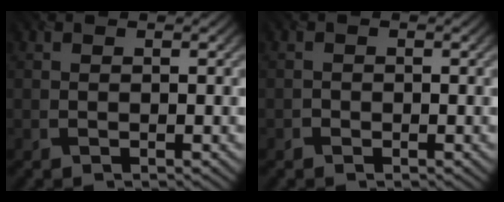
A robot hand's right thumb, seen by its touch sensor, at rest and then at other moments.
{"total": 0.6, "force": [-0.4, 0.4, 0.0], "torque": [0.001, -0.002, -0.009]}